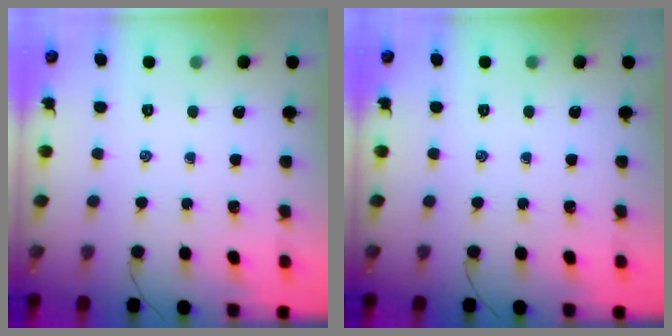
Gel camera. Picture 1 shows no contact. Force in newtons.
{"total": 0.0}